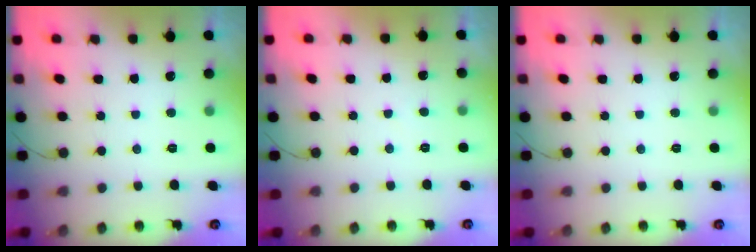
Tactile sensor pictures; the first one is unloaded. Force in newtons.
{"total": 0.8, "press": 0.7, "slide": 0.3}
{"total": 0.0}